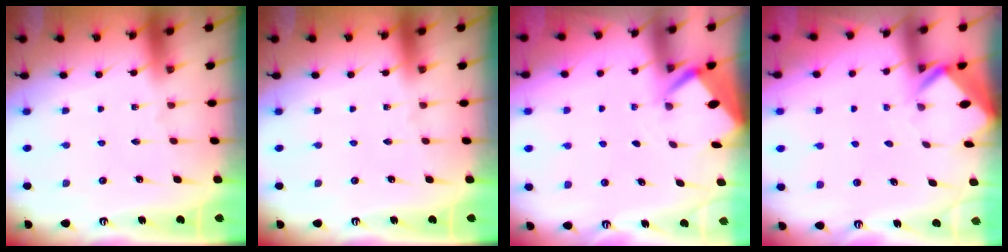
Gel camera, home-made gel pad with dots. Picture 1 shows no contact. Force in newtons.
{"total": 0.0}
{"total": 2.6, "press": 2.6, "slide": 0.3}
{"total": 2.9, "press": 2.9, "slide": 0.2}